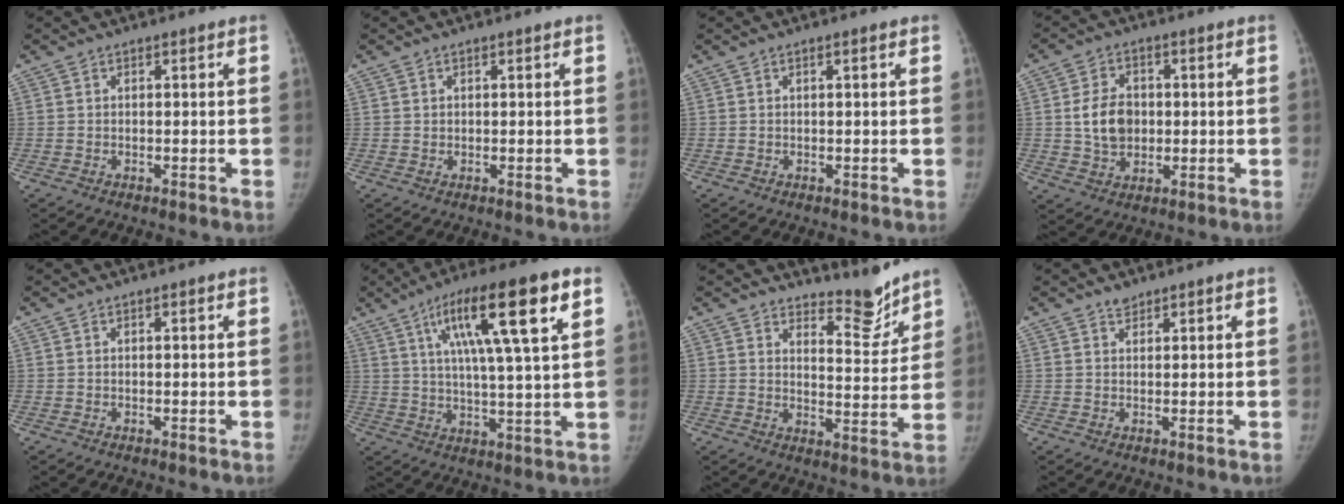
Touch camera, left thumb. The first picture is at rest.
{"total": 0.6, "force": [0.3, 0.5, -0.1], "torque": [0.011, 0.000, 0.002]}
{"total": 0.6, "force": [0.3, 0.0, 0.5], "torque": [-0.010, 0.002, 0.005]}
{"total": 8.1, "force": [0.4, 6.3, 5.2], "torque": [-0.068, 0.001, 0.010]}
{"total": 0.0}
{"total": 18.1, "force": [7.7, 2.8, 16.1], "torque": [-0.260, -0.004, 0.123]}
{"total": 7.5, "force": [7.0, 1.9, 1.9], "torque": [0.006, -0.069, 0.108]}
{"total": 1.4, "force": [1.2, 0.8, 0.2], "torque": [0.011, -0.009, 0.018]}